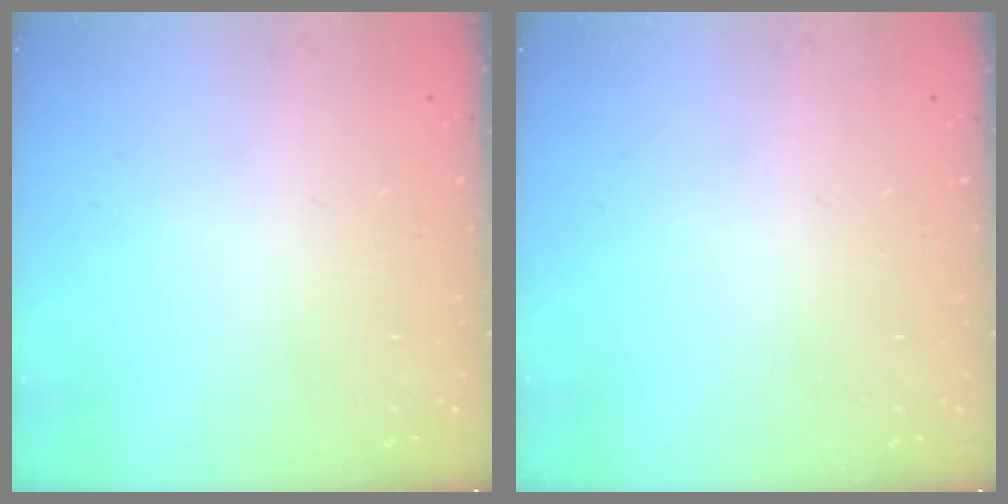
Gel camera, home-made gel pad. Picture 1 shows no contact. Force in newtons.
{"total": 0.0}